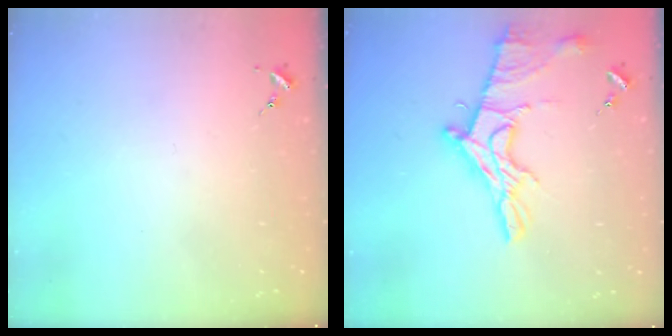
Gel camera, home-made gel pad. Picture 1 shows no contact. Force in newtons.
{"total": 15.5, "press": 15.5, "slide": 1.1}